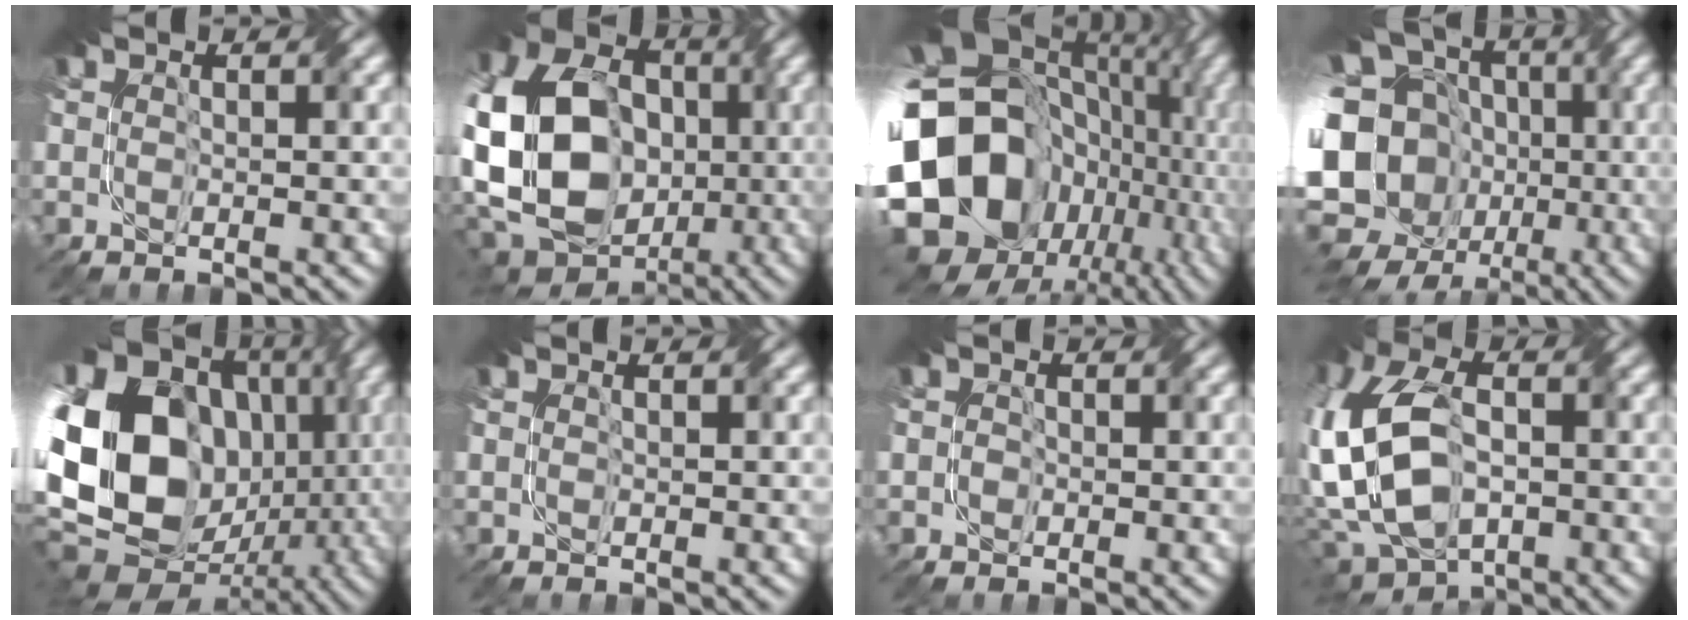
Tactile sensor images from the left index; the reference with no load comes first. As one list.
[{"total": 21.8, "force": [-2.3, 18.0, 12.1], "torque": [-0.262, 0.007, -0.077]}, {"total": 20.5, "force": [-2.3, 16.6, 11.8], "torque": [-0.260, -0.020, -0.015]}, {"total": 20.3, "force": [-3.6, 17.2, 10.3], "torque": [-0.198, -0.006, -0.088]}, {"total": 21.3, "force": [0.2, 16.7, 13.3], "torque": [-0.283, -0.005, -0.015]}, {"total": 0.0}, {"total": 0.7, "force": [-0.1, 0.6, 0.2], "torque": [-0.003, -0.005, -0.006]}, {"total": 12.4, "force": [-2.2, 8.0, 9.2], "torque": [-0.228, -0.008, -0.044]}]